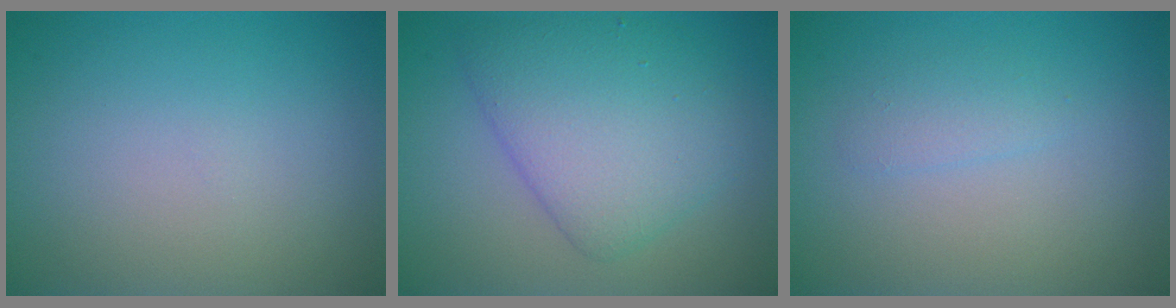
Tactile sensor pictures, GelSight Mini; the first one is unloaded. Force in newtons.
{"total": 6.2, "press": 6.2, "slide": 0.1}
{"total": 1.2, "press": 1.2, "slide": 0.1}